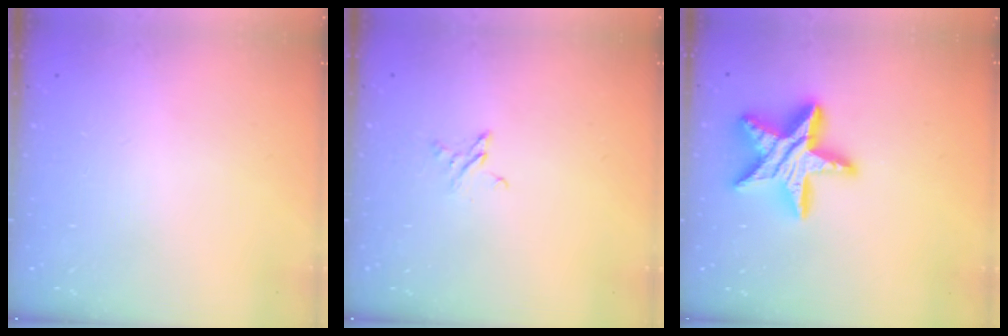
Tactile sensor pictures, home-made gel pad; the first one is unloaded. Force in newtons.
{"total": 3.2, "press": 3.2, "slide": 0.4}
{"total": 18.6, "press": 18.5, "slide": 1.5}